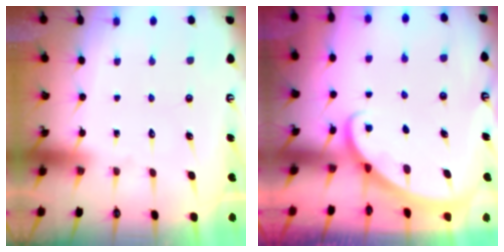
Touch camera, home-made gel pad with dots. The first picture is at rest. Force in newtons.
{"total": 2.1, "press": 2.1, "slide": 0.1}